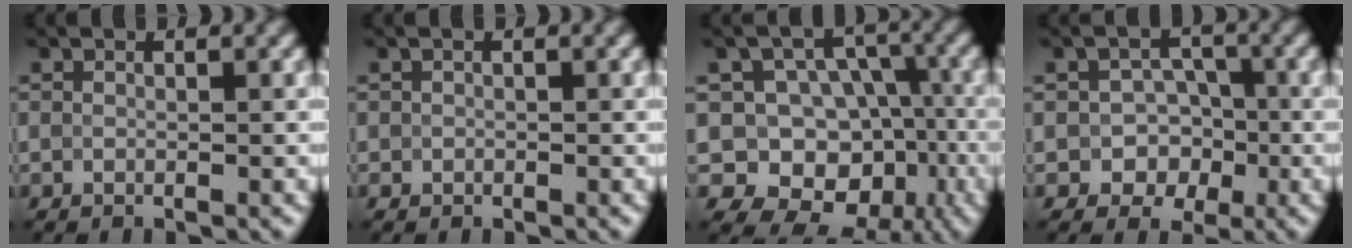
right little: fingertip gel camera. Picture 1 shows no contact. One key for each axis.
{"total": 0.8, "fx": -0.5, "fy": 0.2, "fz": -0.6, "tx": 0.010, "ty": 0.001, "tz": 0.000}
{"total": 10.6, "fx": -4.7, "fy": 8.8, "fz": 3.5, "tx": -0.022, "ty": 0.013, "tz": -0.084}
{"total": 4.1, "fx": -2.0, "fy": 3.5, "fz": 1.0, "tx": 0.020, "ty": 0.003, "tz": -0.035}